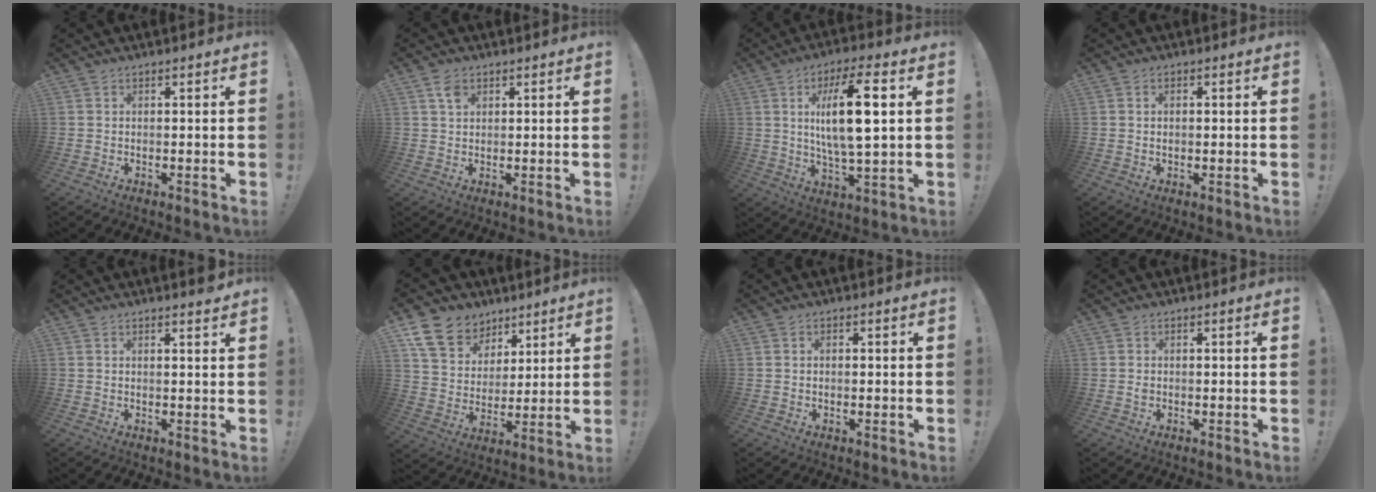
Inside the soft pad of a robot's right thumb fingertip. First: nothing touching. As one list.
[{"total": 3.5, "force": [1.8, 2.3, 2.0], "torque": [-0.035, 0.000, 0.033]}, {"total": 15.5, "force": [3.3, 3.9, 14.7], "torque": [-0.256, -0.005, 0.043]}, {"total": 1.4, "force": [0.3, 0.9, 1.1], "torque": [-0.017, 0.002, 0.003]}, {"total": 1.9, "force": [1.7, -0.4, 0.9], "torque": [0.002, -0.018, 0.025]}, {"total": 13.8, "force": [8.6, 9.9, 4.5], "torque": [-0.077, -0.049, 0.169]}, {"total": 0.8, "force": [0.1, 0.5, 0.6], "torque": [-0.008, 0.000, 0.000]}, {"total": 0.7, "force": [-0.2, 0.6, 0.3], "torque": [-0.010, 0.005, -0.003]}]